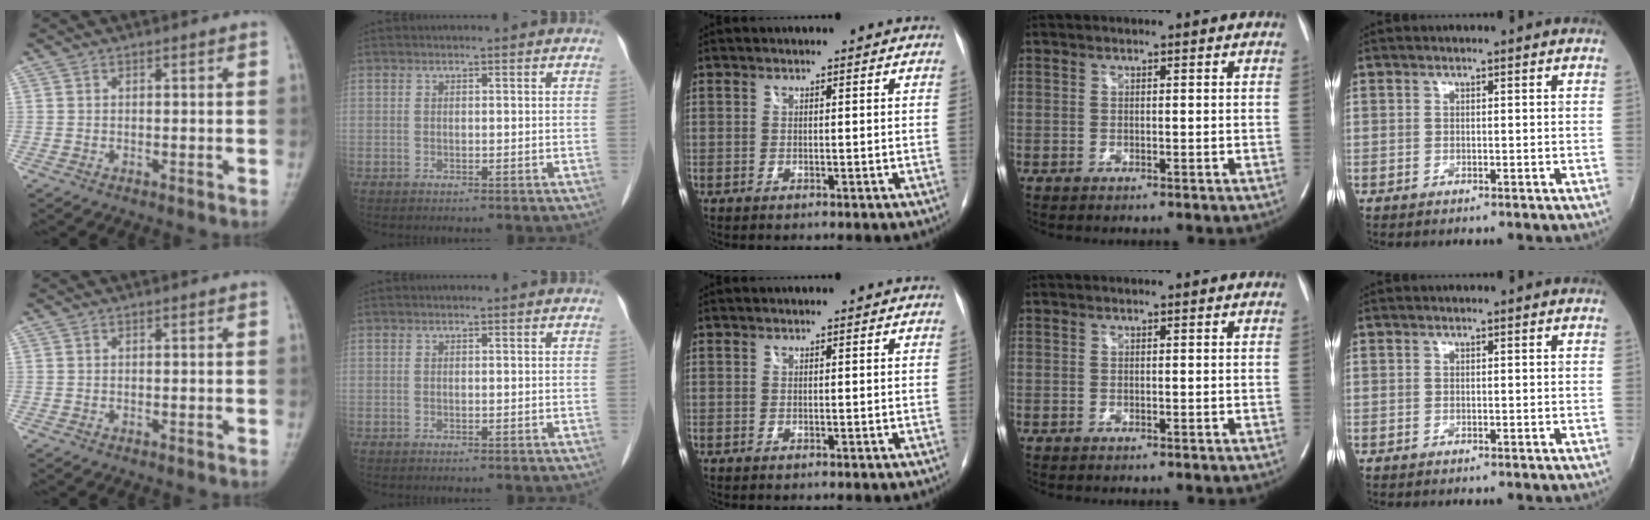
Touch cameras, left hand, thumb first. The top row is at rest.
{}